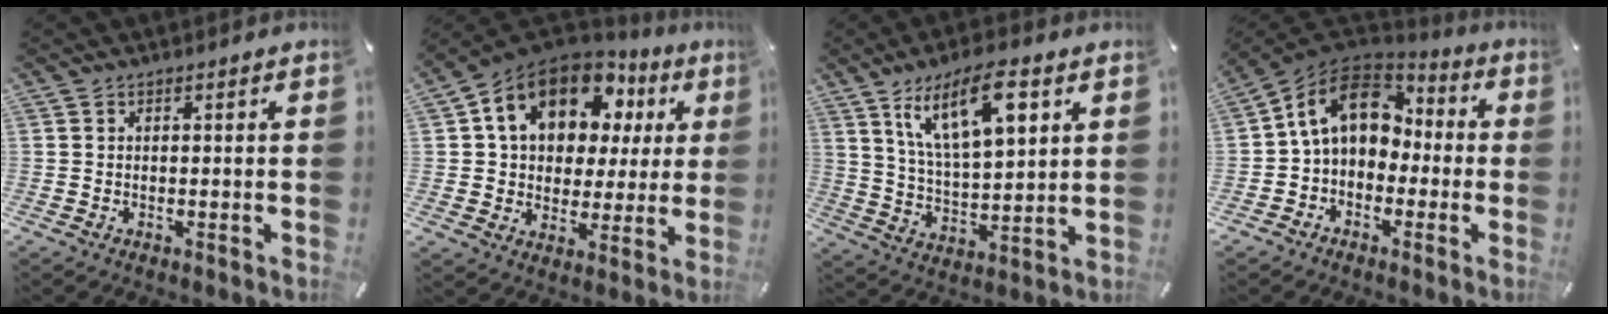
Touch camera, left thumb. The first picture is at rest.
{"total": 17.0, "force": [8.0, 12.1, 8.9], "torque": [-0.158, -0.029, 0.147]}
{"total": 15.5, "force": [8.3, 6.1, 11.7], "torque": [-0.215, -0.020, 0.138]}
{"total": 12.7, "force": [2.7, 9.7, 7.7], "torque": [-0.137, 0.008, 0.053]}